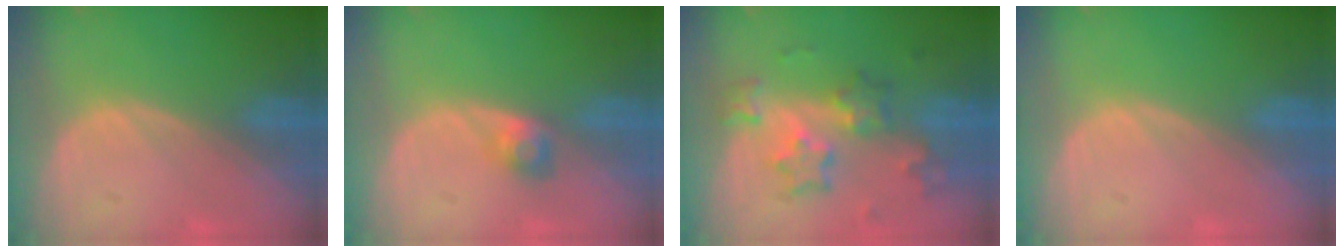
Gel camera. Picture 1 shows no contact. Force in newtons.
{"total": 2.5, "press": 2.4, "slide": 0.7}
{"total": 8.4, "press": 7.4, "slide": 4.0}
{"total": 0.0}